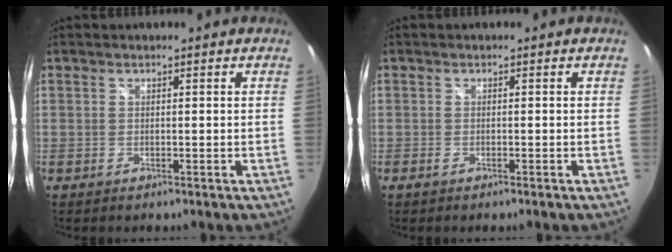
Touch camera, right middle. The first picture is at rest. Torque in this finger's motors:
{"motor_torque": [-0.41, -0.06, 0.07, -0.01]}